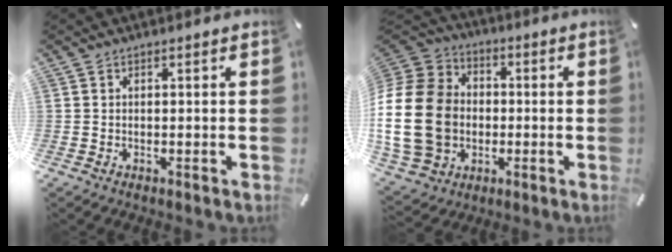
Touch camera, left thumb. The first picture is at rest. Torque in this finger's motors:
{"motor_torque": [1.13, 3.88, 1.75, -1.02, 0.36]}